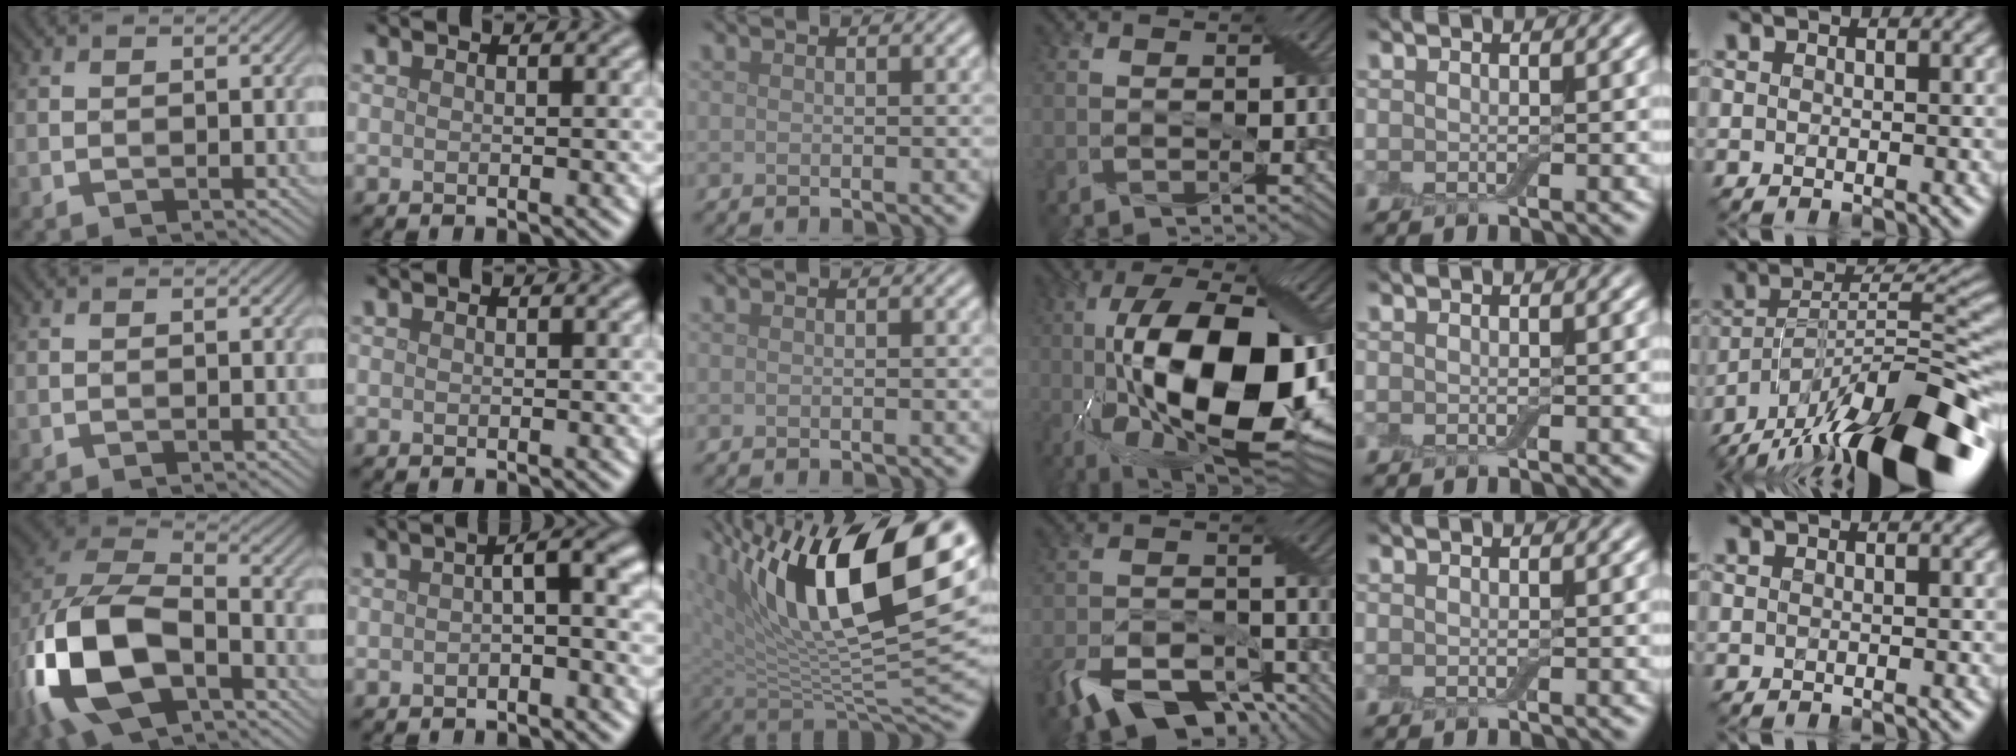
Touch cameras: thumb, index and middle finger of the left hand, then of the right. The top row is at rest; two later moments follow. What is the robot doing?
{"motion": "open", "object": "airpods case & airpods"}